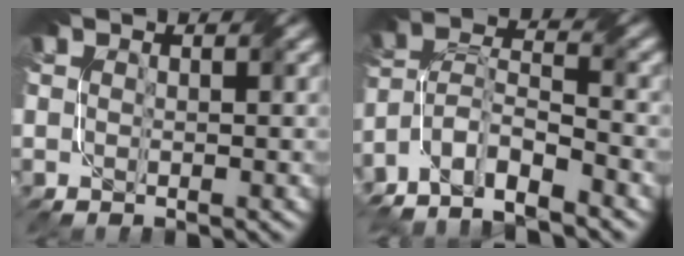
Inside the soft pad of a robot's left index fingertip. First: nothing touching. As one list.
[{"total": 8.3, "force": [-6.4, 2.7, 4.4], "torque": [-0.078, -0.002, -0.128]}]